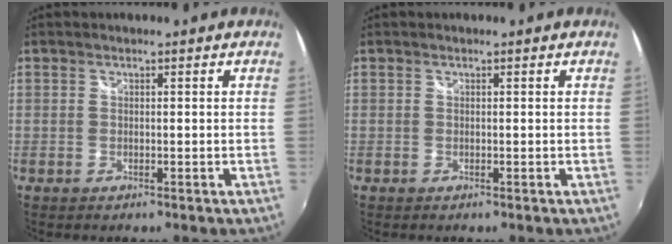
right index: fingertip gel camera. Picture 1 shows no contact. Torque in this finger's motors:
{"motor_torque": [0.00, 0.00, 0.00, 0.00]}